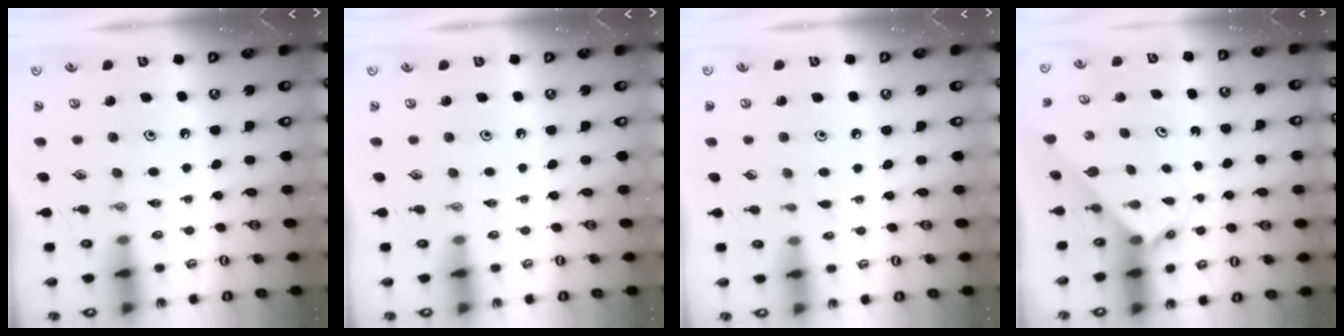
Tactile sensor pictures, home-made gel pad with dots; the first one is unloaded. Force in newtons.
{"total": 0.0}
{"total": 2.2, "press": 2.2, "slide": 0.3}
{"total": 2.1, "press": 2.1, "slide": 0.2}